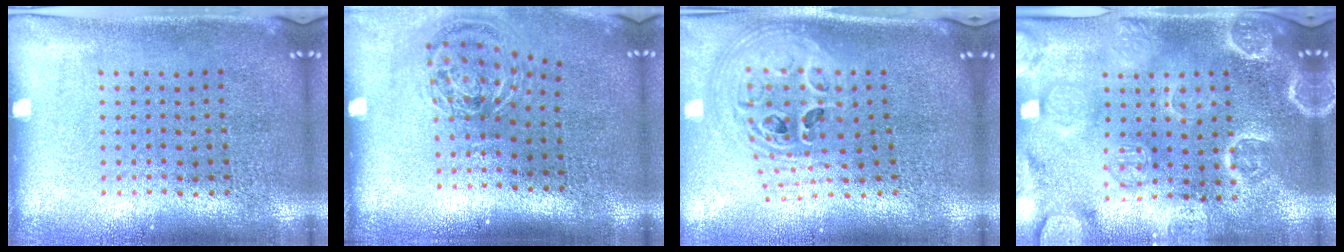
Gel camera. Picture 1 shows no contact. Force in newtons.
{"total": 1.2, "press": 1.0, "slide": 0.6}
{"total": 2.7, "press": 1.9, "slide": 1.9}
{"total": 3.8, "press": 3.6, "slide": 1.1}